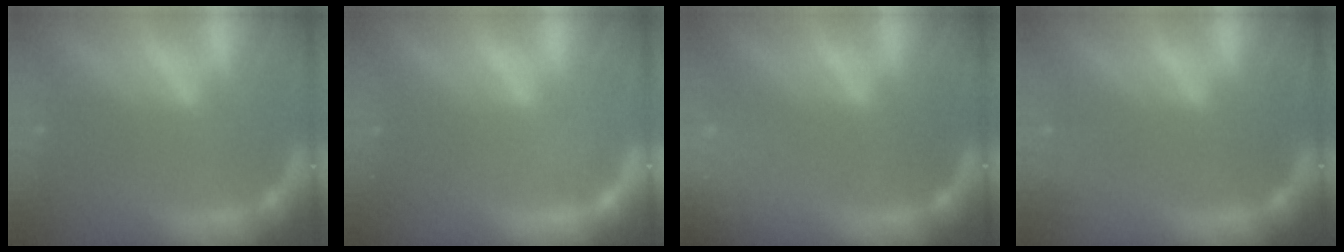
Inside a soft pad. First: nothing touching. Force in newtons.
{"total": 1.4}
{"total": 9.0}
{"total": 1.4}